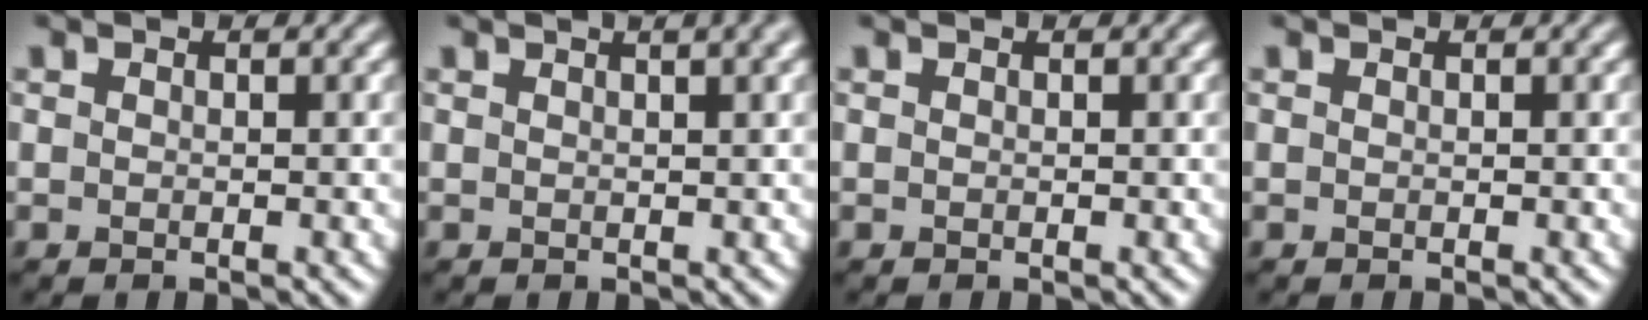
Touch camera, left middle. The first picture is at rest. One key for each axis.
{"total": 5.9, "fx": 3.5, "fy": 2.4, "fz": 4.2, "tx": -0.031, "ty": 0.036, "tz": 0.014}
{"total": 0.0}
{"total": 0.0}